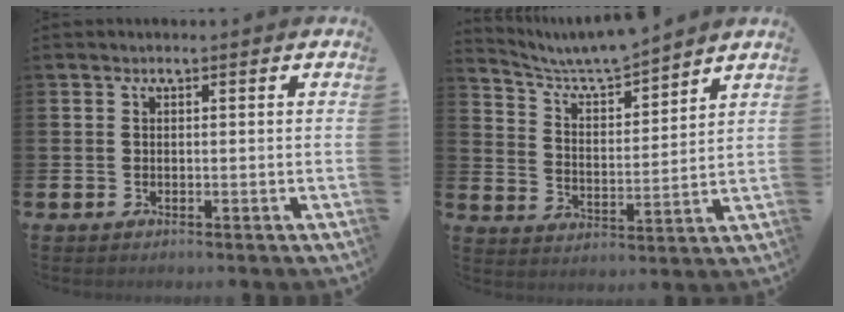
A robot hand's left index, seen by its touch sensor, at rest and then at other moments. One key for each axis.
{"total": 6.9, "fx": 6.6, "fy": 0.6, "fz": 1.7, "tx": -0.065, "ty": -0.046, "tz": 0.116}